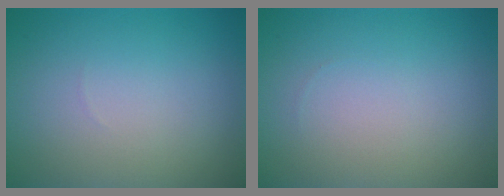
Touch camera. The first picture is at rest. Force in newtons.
{"total": 0.0}